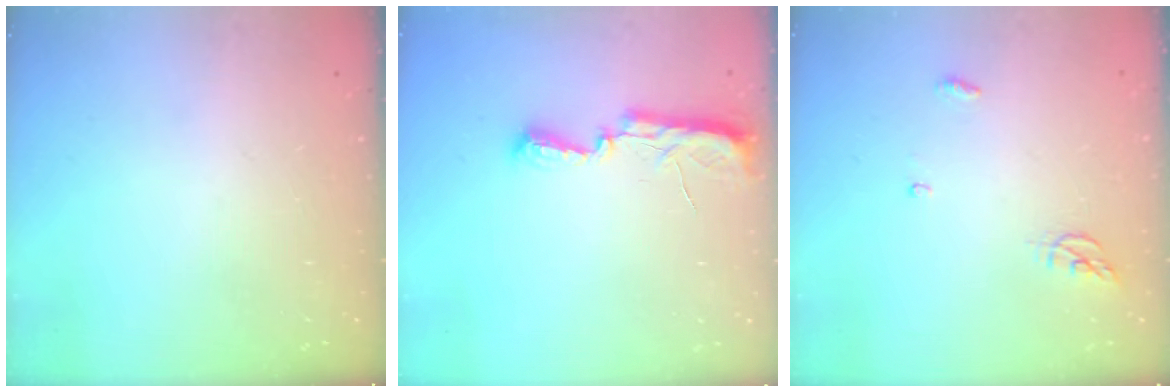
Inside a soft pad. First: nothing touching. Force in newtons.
{"total": 9.4, "press": 8.3, "slide": 4.5}
{"total": 4.0, "press": 3.9, "slide": 0.4}